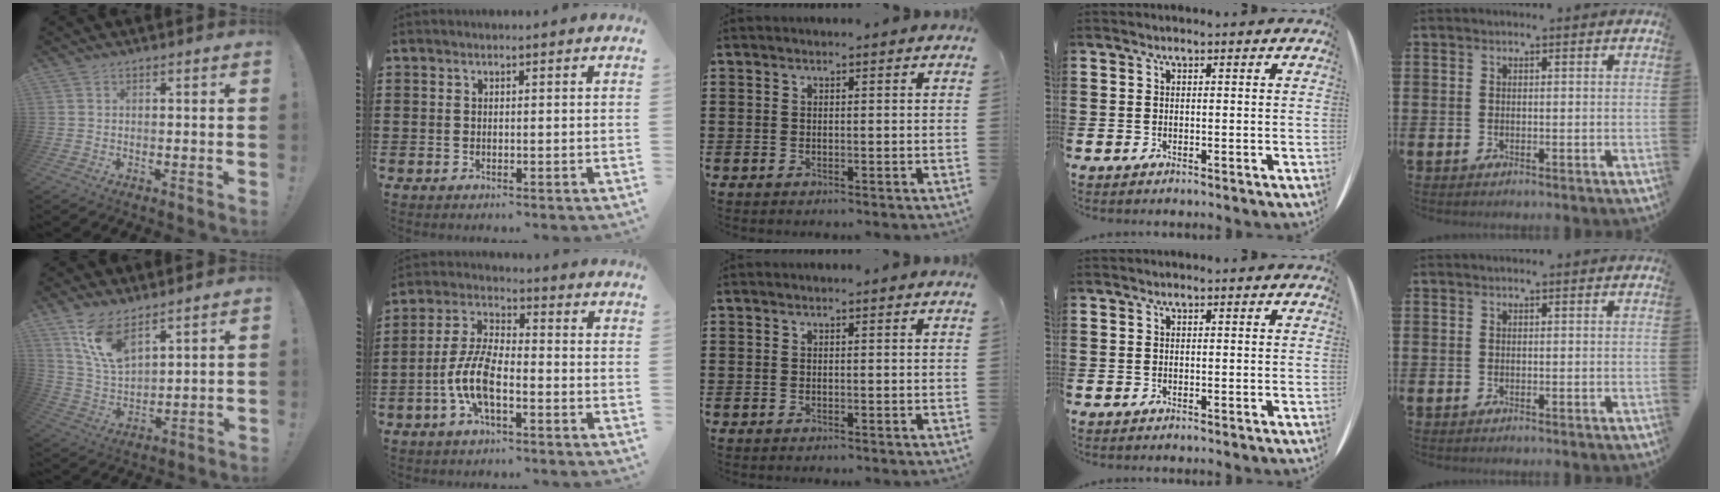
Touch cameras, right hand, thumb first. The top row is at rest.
{"thumb": {"total": 12.0, "force": [8.4, 5.2, 6.8], "torque": [-0.146, -0.034, 0.164]}, "index": {"total": 8.1, "force": [-2.8, 3.3, 6.9], "torque": [-0.164, -0.007, -0.059]}}